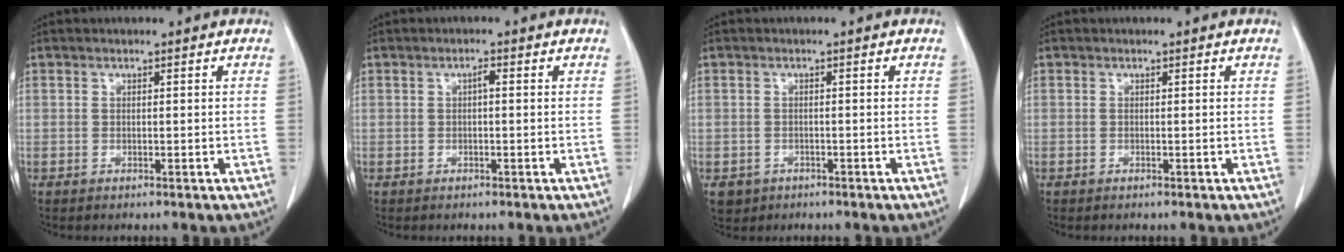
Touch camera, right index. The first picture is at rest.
{"total": 1.0, "force": [0.0, 0.2, 0.9], "torque": [-0.017, 0.003, 0.001]}
{"total": 2.9, "force": [-1.4, 2.5, 0.4], "torque": [-0.006, 0.004, -0.016]}
{"total": 0.0}